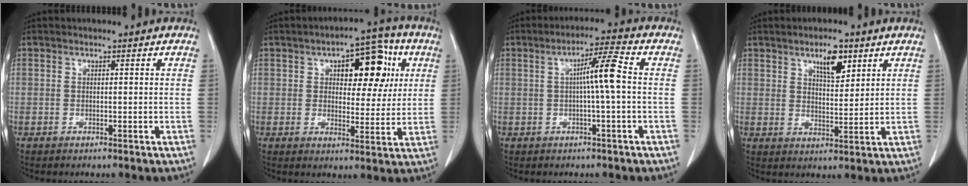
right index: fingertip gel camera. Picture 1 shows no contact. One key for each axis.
{"total": 11.3, "fx": 3.9, "fy": 5.3, "fz": 9.2, "tx": -0.117, "ty": 0.034, "tz": 0.054}
{"total": 5.9, "fx": 0.4, "fy": 0.1, "fz": 5.9, "tx": -0.100, "ty": 0.016, "tz": 0.004}
{"total": 5.8, "fx": 3.4, "fy": 2.0, "fz": 4.3, "tx": -0.074, "ty": 0.000, "tz": 0.057}